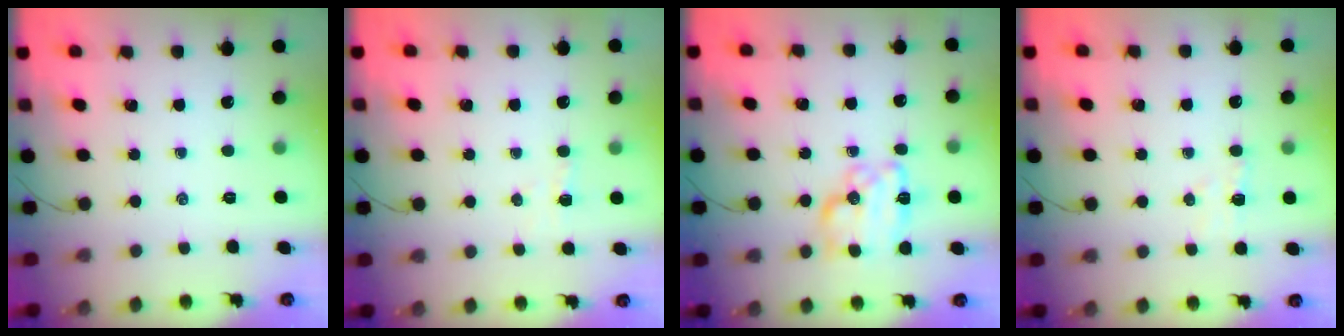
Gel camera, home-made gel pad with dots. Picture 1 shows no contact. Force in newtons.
{"total": 3.0, "press": 2.9, "slide": 0.7}
{"total": 12.5, "press": 12.5, "slide": 0.4}
{"total": 4.9, "press": 4.7, "slide": 1.3}